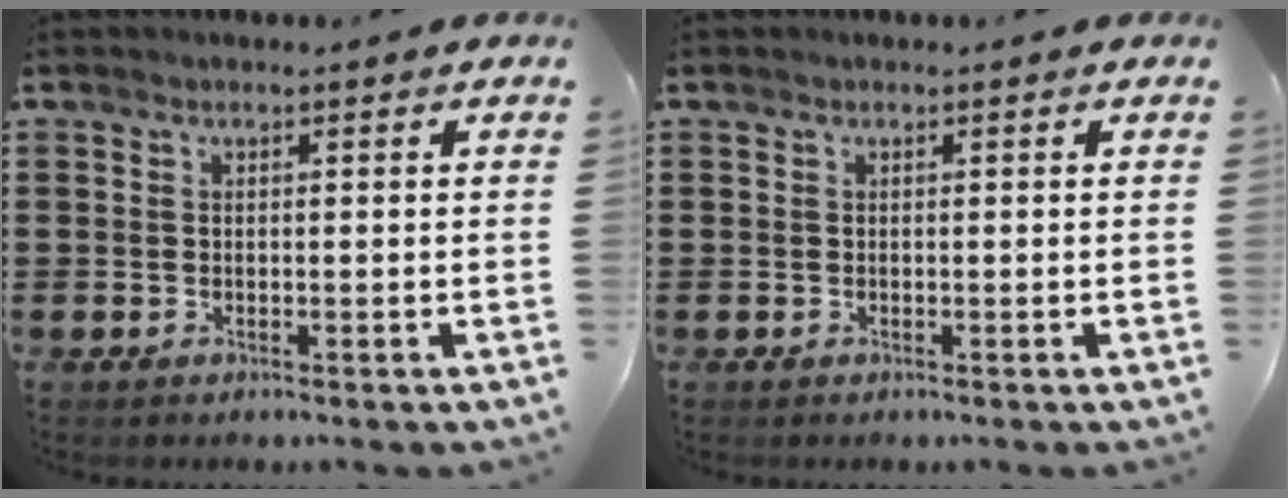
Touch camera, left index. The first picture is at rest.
{"total": 0.0}